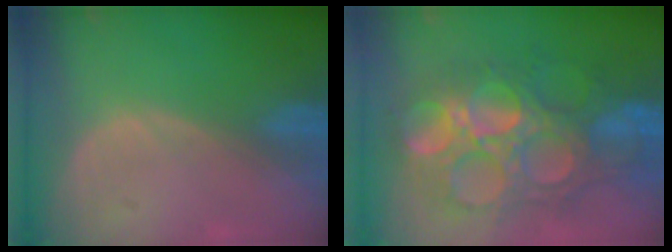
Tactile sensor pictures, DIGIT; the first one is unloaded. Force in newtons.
{"total": 13.5, "press": 13.4, "slide": 1.5}